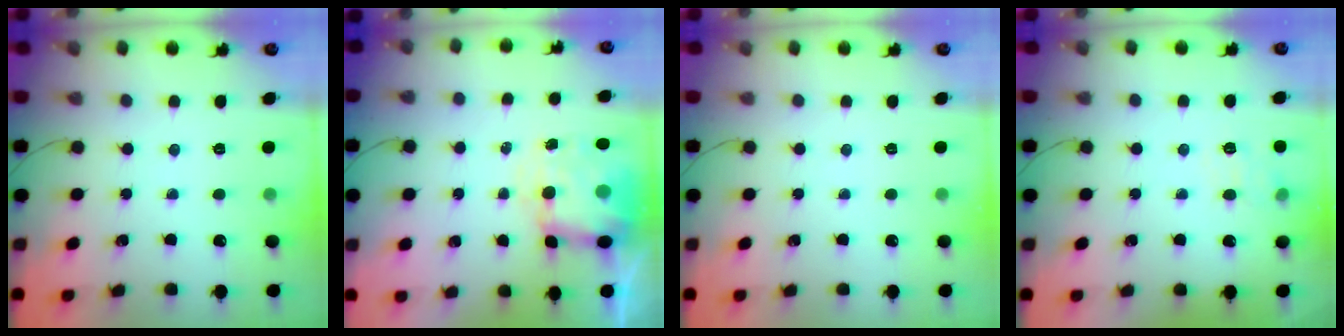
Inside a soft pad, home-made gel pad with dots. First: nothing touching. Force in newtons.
{"total": 9.0, "press": 8.8, "slide": 2.0}
{"total": 0.0}
{"total": 9.3, "press": 9.2, "slide": 1.6}